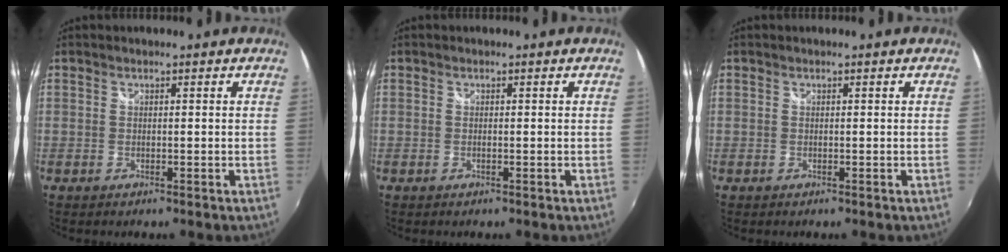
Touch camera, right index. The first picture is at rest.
{"total": 0.6, "force": [-0.4, -0.1, 0.4], "torque": [-0.007, -0.001, -0.006]}
{"total": 0.0}